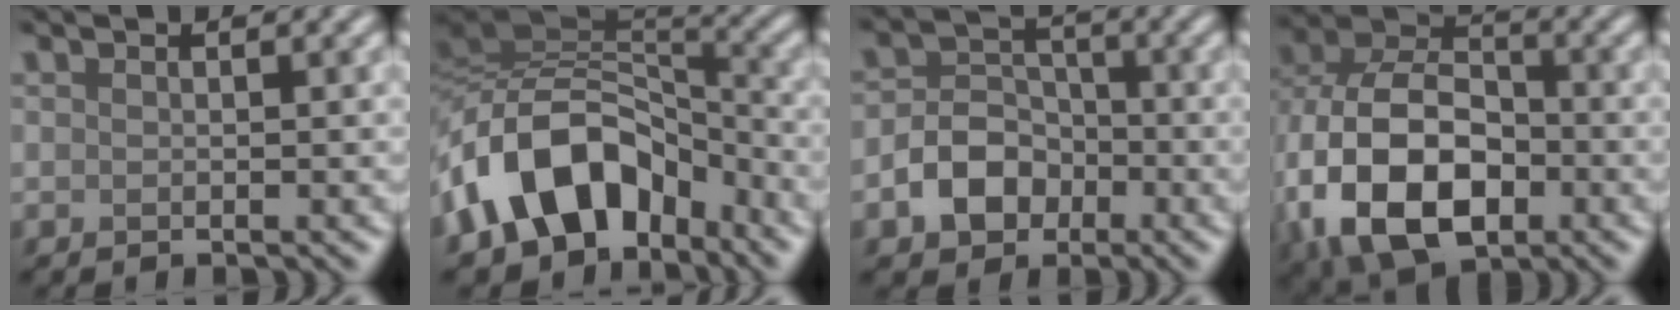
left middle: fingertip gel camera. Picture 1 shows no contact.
{"total": 11.7, "force": [-5.6, 7.7, 6.9], "torque": [-0.120, 0.019, -0.115]}
{"total": 4.5, "force": [-1.8, 3.5, 2.2], "torque": [-0.035, 0.001, -0.035]}
{"total": 14.2, "force": [-4.4, 9.1, 9.9], "torque": [-0.213, -0.024, -0.086]}